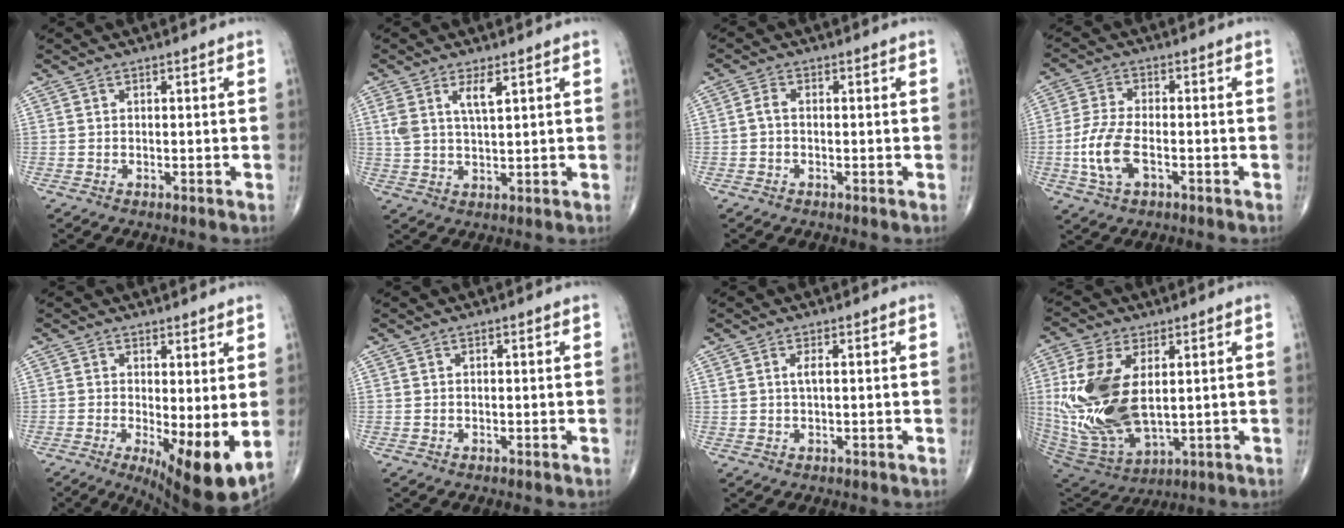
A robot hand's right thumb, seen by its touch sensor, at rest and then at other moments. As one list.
[{"total": 5.0, "force": [2.3, 1.5, 4.1], "torque": [-0.084, -0.010, 0.051]}, {"total": 1.7, "force": [-0.3, 1.1, 1.4], "torque": [-0.025, 0.004, -0.011]}, {"total": 8.3, "force": [-2.3, 4.0, 6.9], "torque": [-0.158, 0.009, -0.044]}, {"total": 10.4, "force": [-0.9, 3.2, 9.8], "torque": [-0.148, -0.025, -0.006]}, {"total": 0.0}, {"total": 1.5, "force": [0.4, 0.3, 1.4], "torque": [-0.033, 0.003, 0.010]}, {"total": 20.2, "force": [2.3, 11.1, 16.7], "torque": [-0.349, -0.024, 0.058]}]